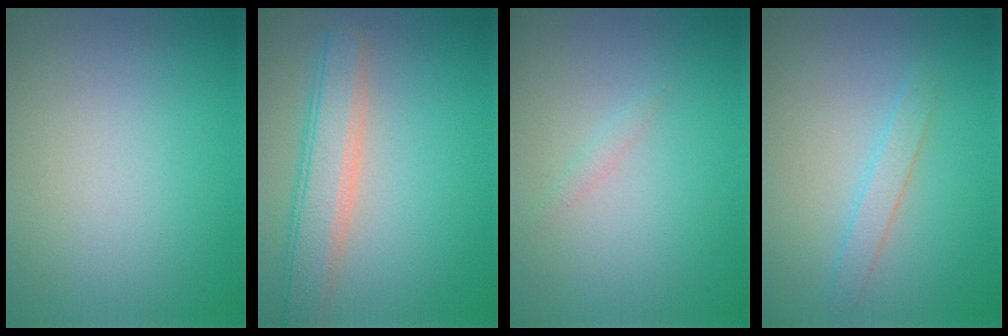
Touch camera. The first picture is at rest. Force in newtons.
{"total": 4.7, "press": 4.7, "slide": 0.4}
{"total": 0.6, "press": 0.6, "slide": 0.1}
{"total": 1.6, "press": 1.6, "slide": 0.2}